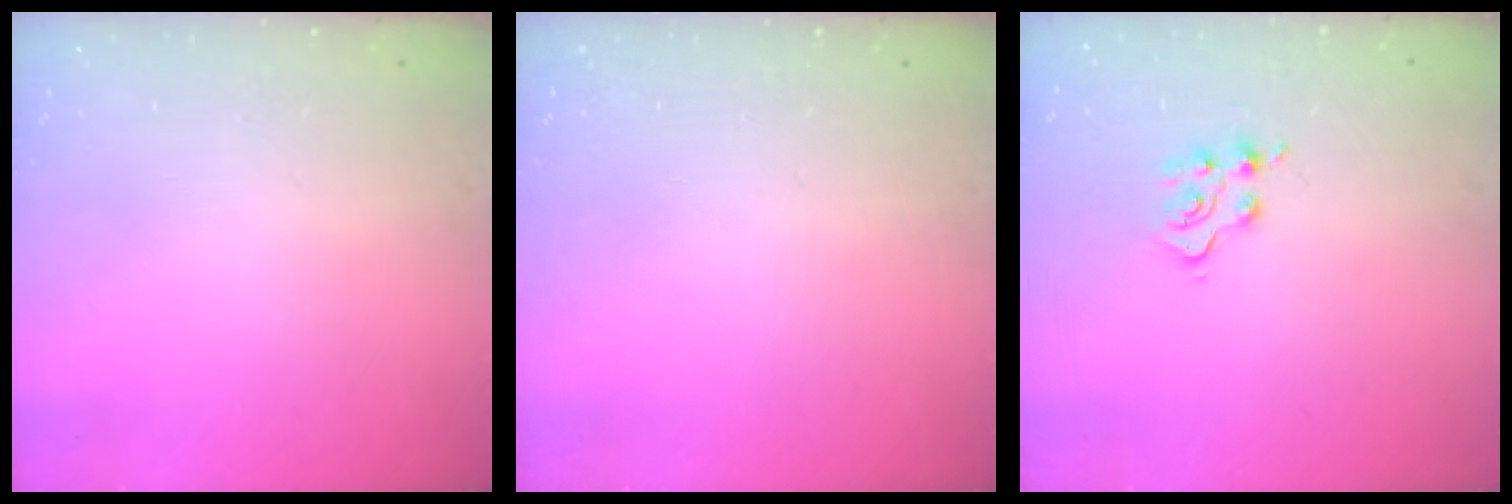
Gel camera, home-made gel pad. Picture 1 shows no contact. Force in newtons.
{"total": 0.0}
{"total": 5.2, "press": 5.2, "slide": 0.6}